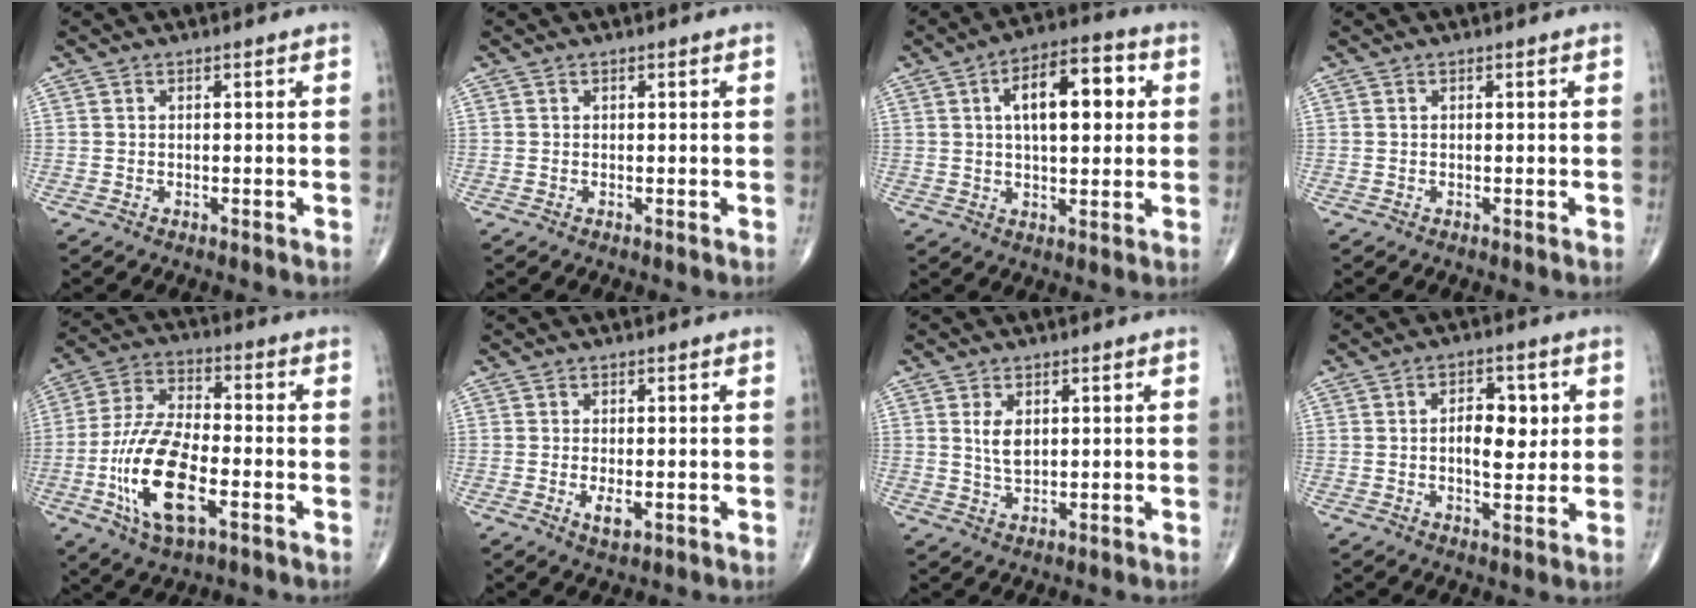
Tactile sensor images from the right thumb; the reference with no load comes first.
{"total": 0.0}
{"total": 13.3, "force": [3.0, 6.1, 11.4], "torque": [-0.154, 0.014, 0.041]}
{"total": 0.0}
{"total": 16.6, "force": [-5.1, 7.2, 14.1], "torque": [-0.284, 0.018, -0.092]}
{"total": 3.0, "force": [-0.7, 1.3, 2.6], "torque": [-0.046, -0.006, -0.011]}
{"total": 4.1, "force": [1.0, 2.3, 3.2], "torque": [-0.056, -0.009, 0.024]}
{"total": 7.5, "force": [1.0, 4.1, 6.2], "torque": [-0.067, -0.002, 0.013]}